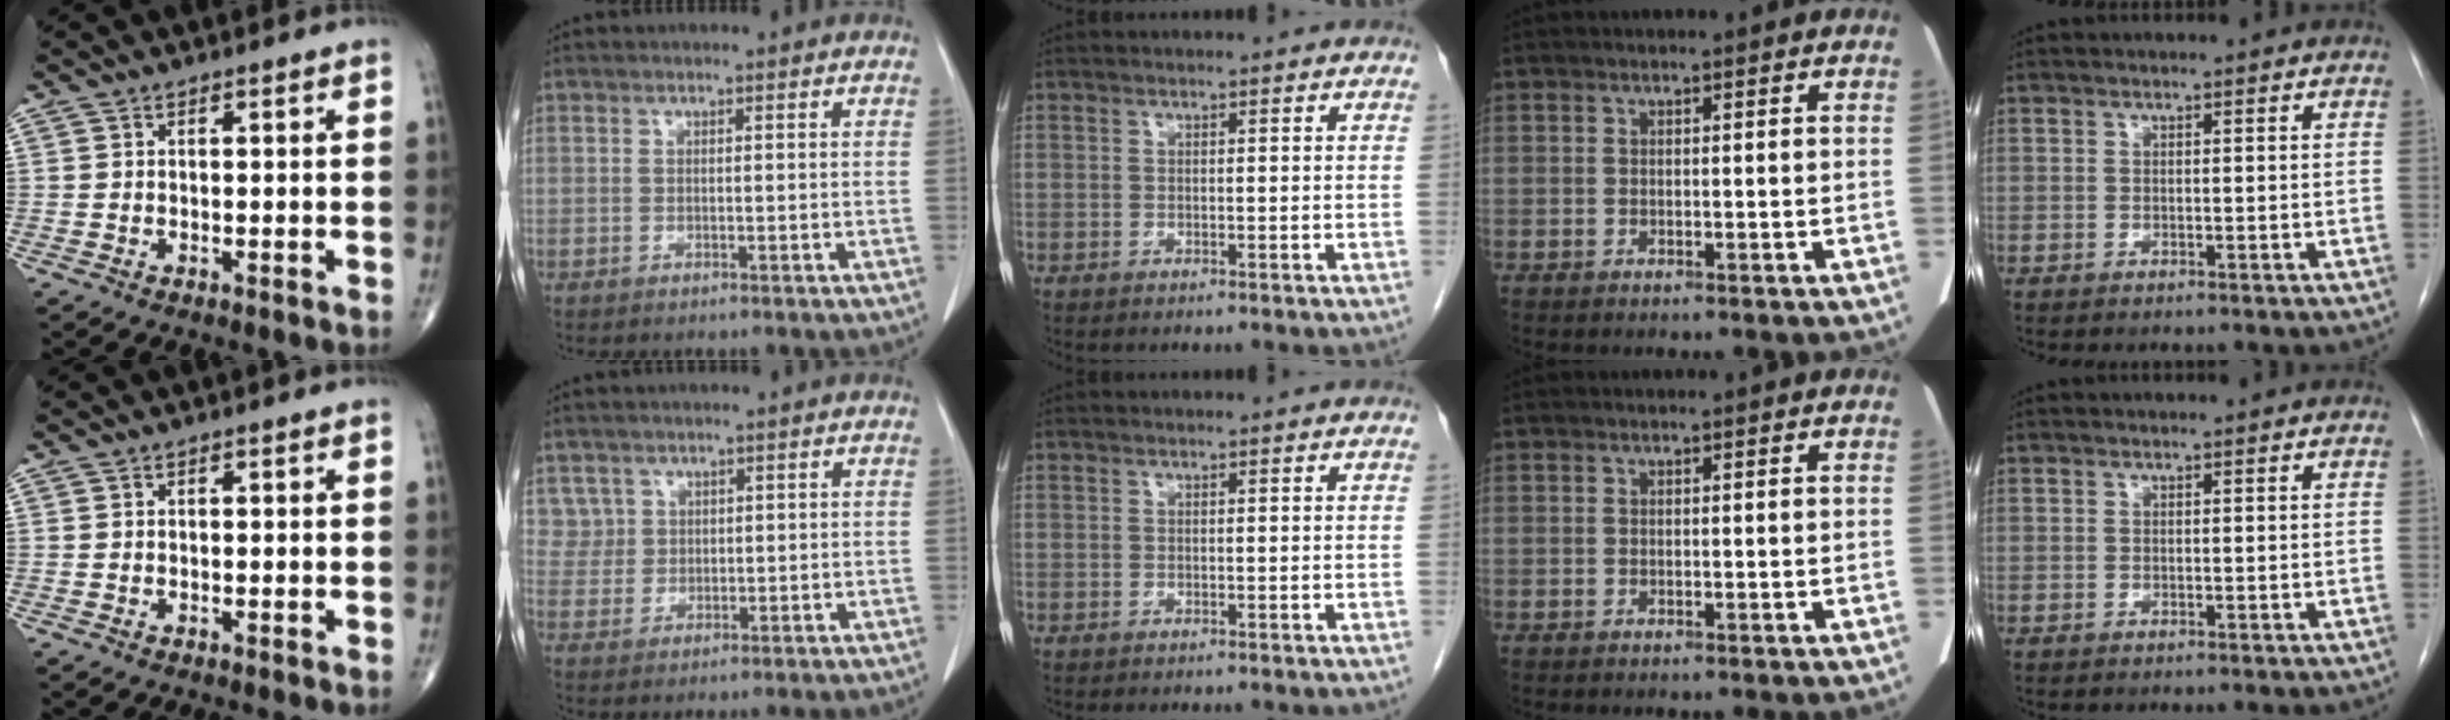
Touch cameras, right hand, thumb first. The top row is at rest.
{"index": {"total": 3.6, "force": [2.0, 2.9, -0.4], "torque": [0.022, 0.004, 0.038]}}